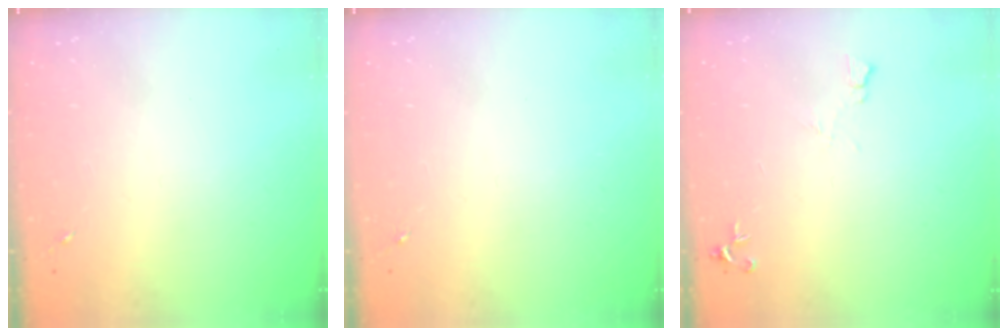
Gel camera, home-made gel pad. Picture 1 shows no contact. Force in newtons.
{"total": 0.0}
{"total": 5.9, "press": 5.8, "slide": 1.0}